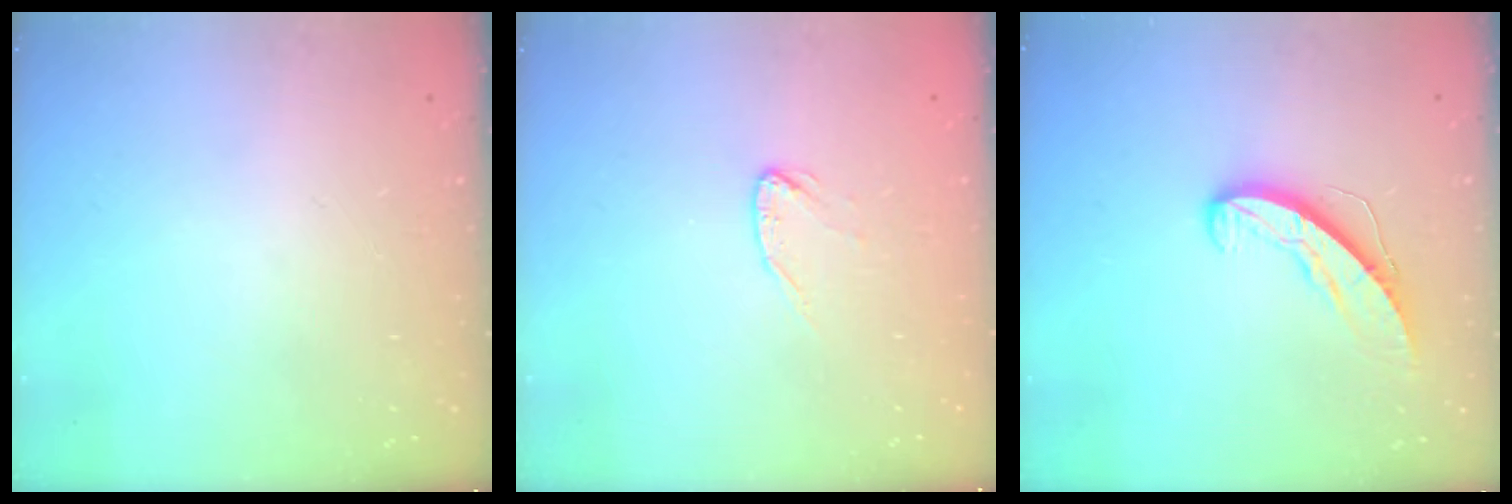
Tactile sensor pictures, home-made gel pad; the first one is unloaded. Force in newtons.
{"total": 3.6, "press": 3.6, "slide": 0.4}
{"total": 8.7, "press": 8.6, "slide": 0.8}